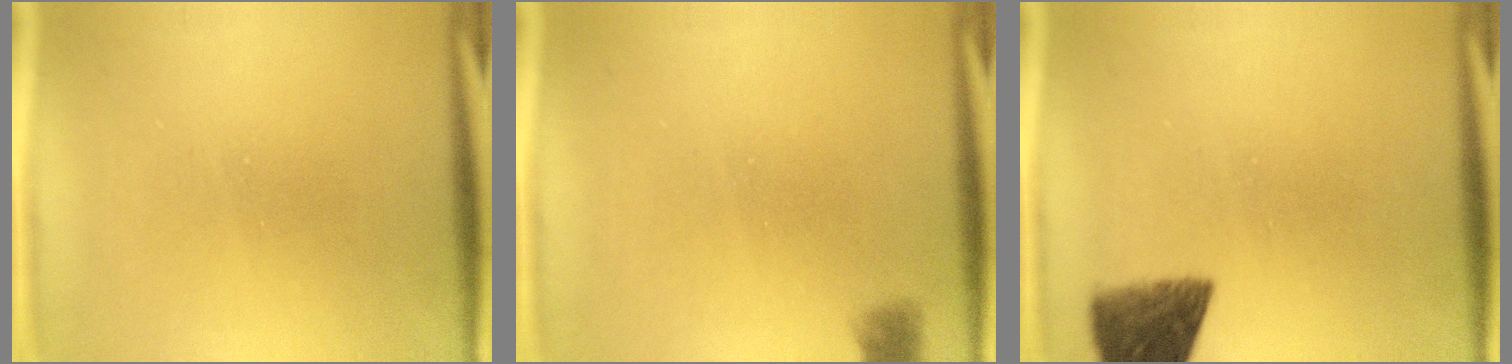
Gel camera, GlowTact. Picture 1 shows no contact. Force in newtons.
{"total": 1.2}
{"total": 7.4}